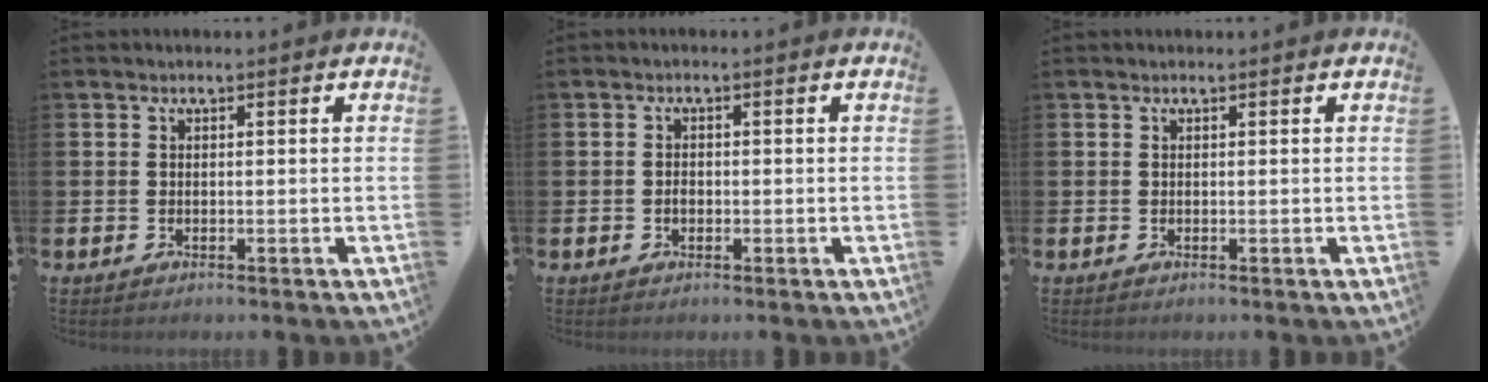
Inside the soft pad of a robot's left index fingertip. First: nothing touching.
{"total": 1.2, "force": [-0.3, 0.9, 0.7], "torque": [0.000, 0.000, -0.010]}
{"total": 0.0}